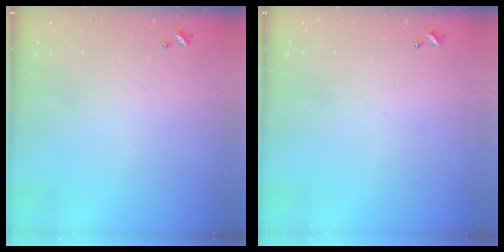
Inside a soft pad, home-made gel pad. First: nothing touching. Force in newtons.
{"total": 0.0}